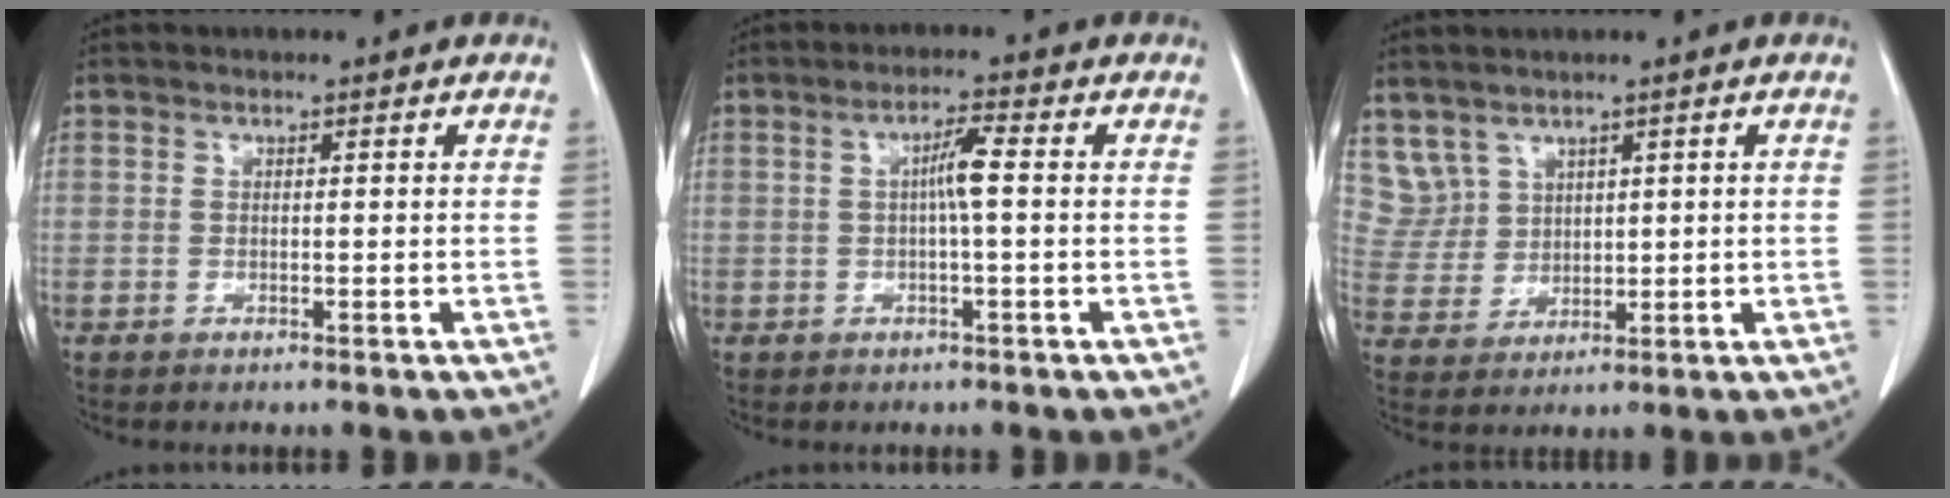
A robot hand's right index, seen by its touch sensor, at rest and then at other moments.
{"total": 3.5, "force": [0.2, 0.2, 3.5], "torque": [-0.066, 0.006, 0.002]}
{"total": 6.1, "force": [4.2, 4.4, 0.3], "torque": [-0.014, 0.020, 0.103]}